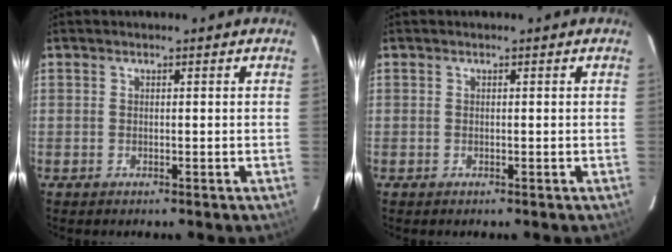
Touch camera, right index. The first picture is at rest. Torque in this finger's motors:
{"motor_torque": [0.00, 0.00, 0.02, 0.00]}